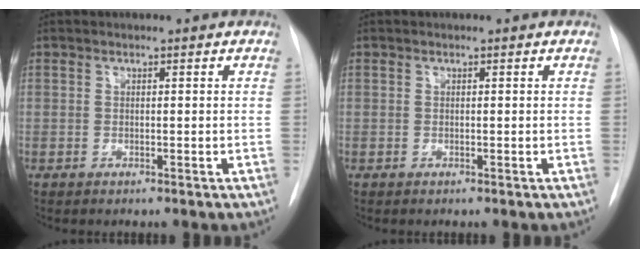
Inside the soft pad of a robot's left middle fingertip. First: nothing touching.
{"total": 0.0}